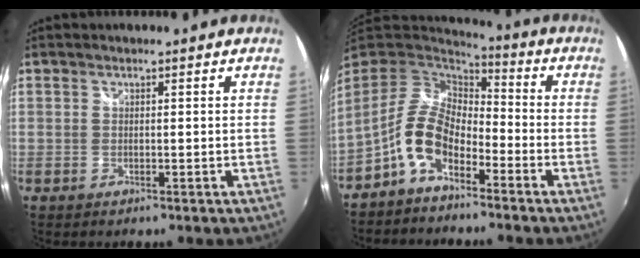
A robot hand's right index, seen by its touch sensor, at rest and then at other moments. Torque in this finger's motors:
{"motor_torque": [1.01, -0.98, 0.72, 0.13]}